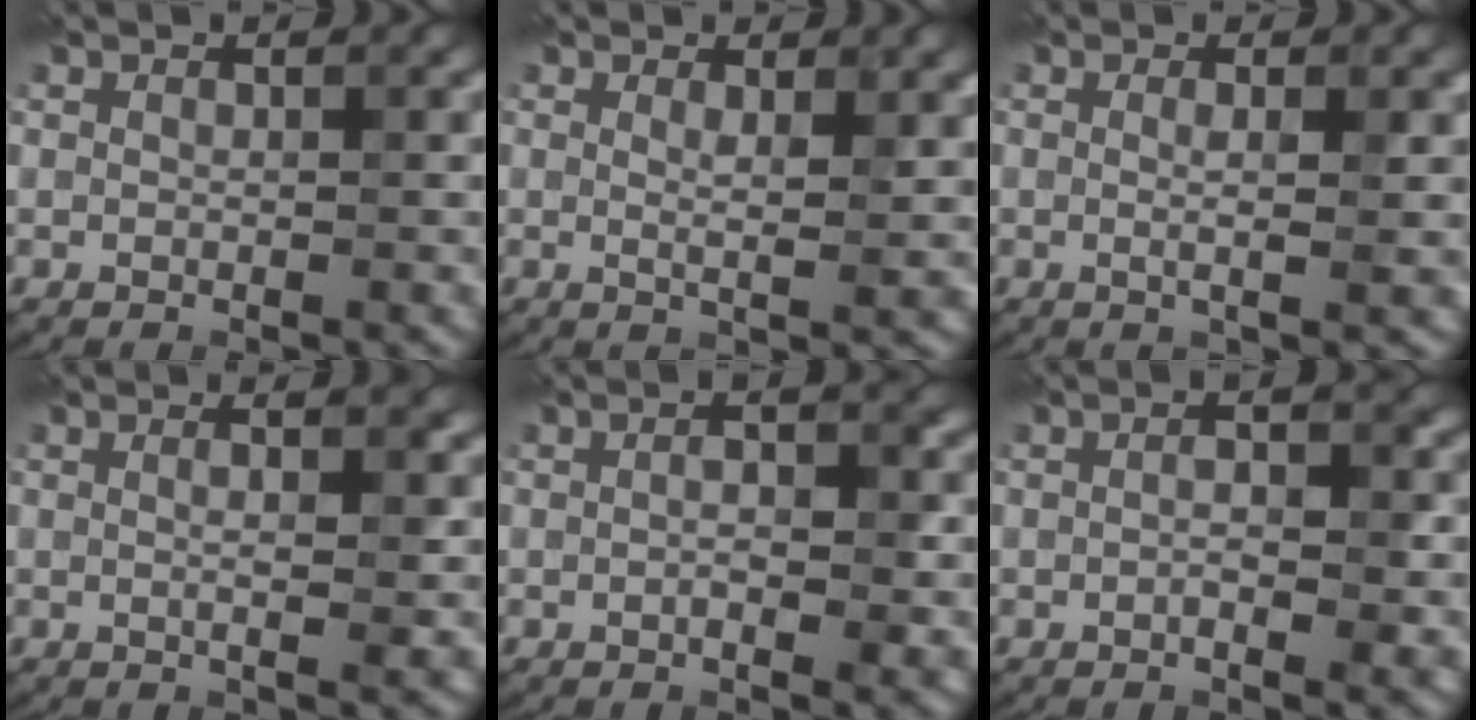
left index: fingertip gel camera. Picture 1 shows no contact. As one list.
[{"total": 2.3, "force": [0.8, 0.5, 2.1], "torque": [-0.028, -0.005, 0.012]}, {"total": 2.6, "force": [0.1, 0.5, 2.6], "torque": [-0.040, -0.003, -0.002]}, {"total": 4.1, "force": [1.1, 1.5, 3.7], "torque": [-0.030, 0.010, -0.004]}, {"total": 3.0, "force": [0.1, 1.1, 2.8], "torque": [-0.021, -0.007, -0.009]}, {"total": 2.7, "force": [-0.1, 0.9, 2.6], "torque": [-0.021, -0.008, -0.011]}]